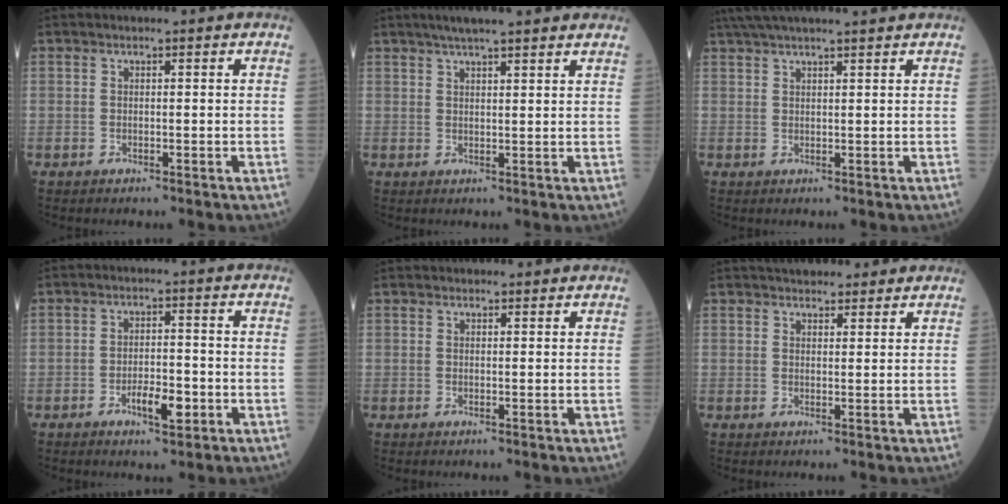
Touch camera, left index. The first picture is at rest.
{"total": 9.1, "force": [7.4, 0.9, 5.2], "torque": [-0.073, 0.033, 0.099]}
{"total": 10.3, "force": [9.0, 0.1, 5.1], "torque": [-0.086, 0.036, 0.130]}
{"total": 4.6, "force": [-2.0, 1.5, 3.8], "torque": [-0.067, 0.002, -0.030]}
{"total": 1.7, "force": [1.6, 0.5, 0.0], "torque": [-0.004, 0.013, 0.021]}
{"total": 8.0, "force": [6.9, 2.6, 3.0], "torque": [-0.036, 0.025, 0.097]}